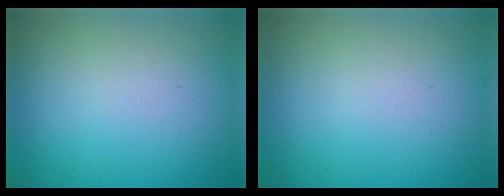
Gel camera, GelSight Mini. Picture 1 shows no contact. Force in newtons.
{"total": 0.0}